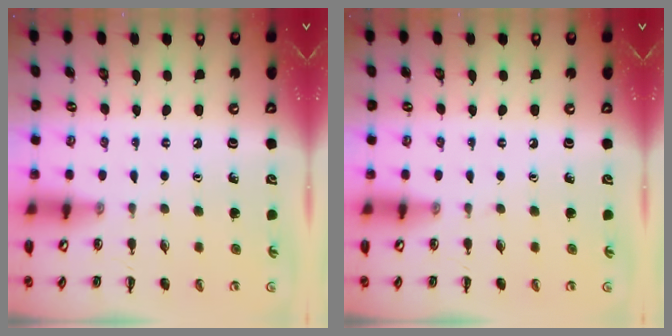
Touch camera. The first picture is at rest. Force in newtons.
{"total": 0.0}